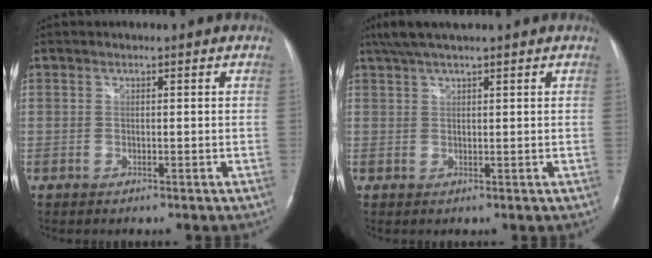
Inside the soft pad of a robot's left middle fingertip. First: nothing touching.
{"total": 5.6, "force": [4.5, 0.4, 3.4], "torque": [-0.064, 0.038, 0.081]}